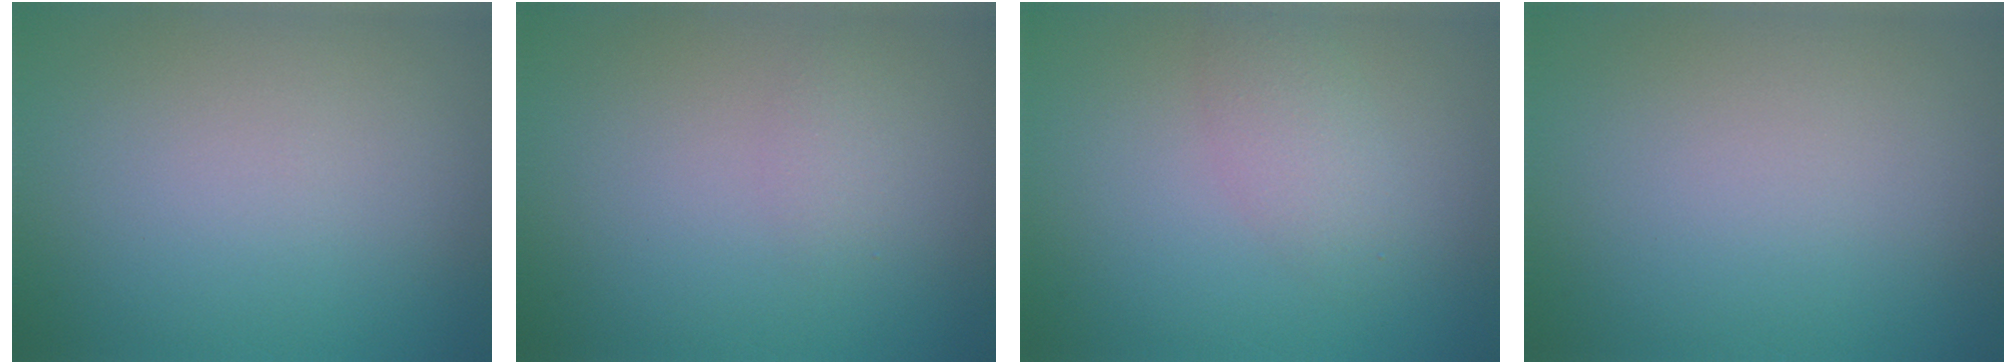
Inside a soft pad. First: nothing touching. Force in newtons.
{"total": 1.0, "press": 1.0, "slide": 0.2}
{"total": 2.3, "press": 2.3, "slide": 0.1}
{"total": 0.0}